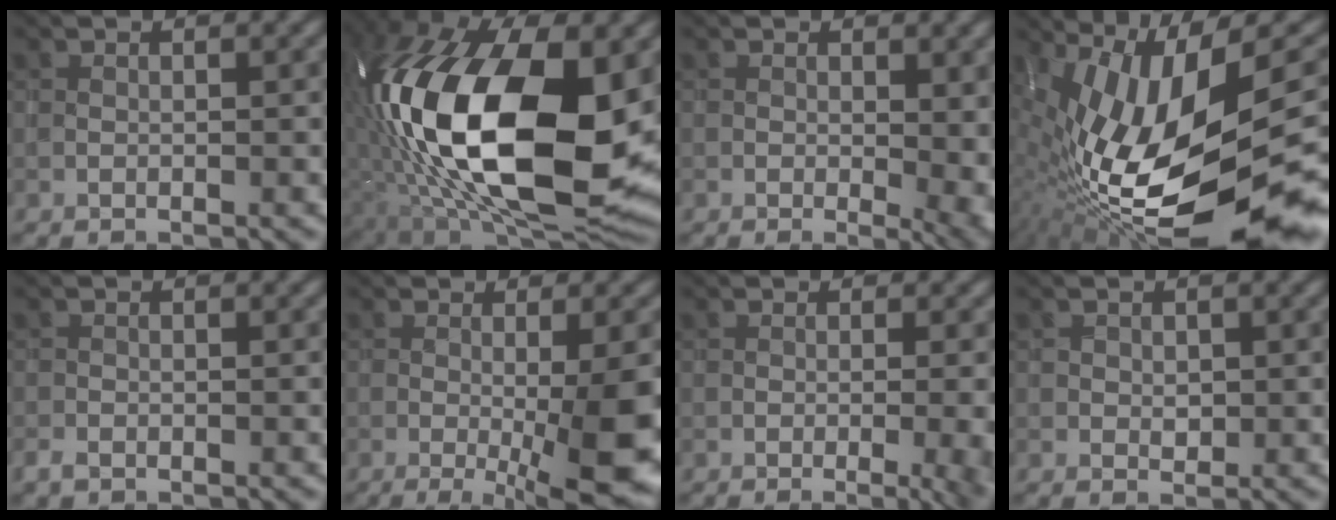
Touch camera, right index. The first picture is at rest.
{"total": 19.6, "force": [0.3, 10.2, 16.7], "torque": [-0.334, -0.022, 0.000]}
{"total": 5.5, "force": [-0.6, 2.8, 4.8], "torque": [-0.039, -0.007, 0.001]}
{"total": 18.3, "force": [-3.4, 5.8, 17.0], "torque": [-0.296, -0.038, -0.043]}
{"total": 1.1, "force": [-0.9, 0.6, 0.3], "torque": [-0.007, -0.002, -0.021]}
{"total": 10.1, "force": [-2.7, 2.2, 9.5], "torque": [-0.144, -0.014, -0.033]}
{"total": 7.7, "force": [-2.4, 3.5, 6.5], "torque": [-0.042, -0.002, -0.019]}
{"total": 1.0, "force": [0.2, 0.8, 0.5], "torque": [-0.008, -0.005, 0.003]}